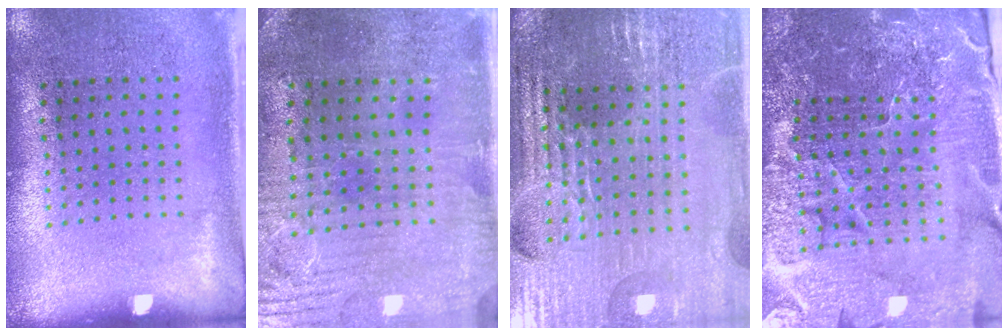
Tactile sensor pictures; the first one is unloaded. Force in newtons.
{"total": 1.3, "press": 1.2, "slide": 0.6}
{"total": 3.8, "press": 3.8, "slide": 0.8}
{"total": 6.2, "press": 5.6, "slide": 2.8}